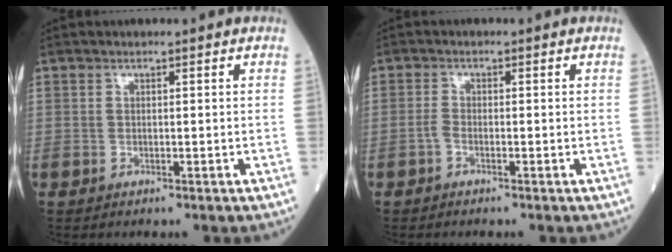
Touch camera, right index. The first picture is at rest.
{"total": 1.2, "force": [-0.7, 0.3, 0.9], "torque": [-0.025, -0.001, -0.017]}